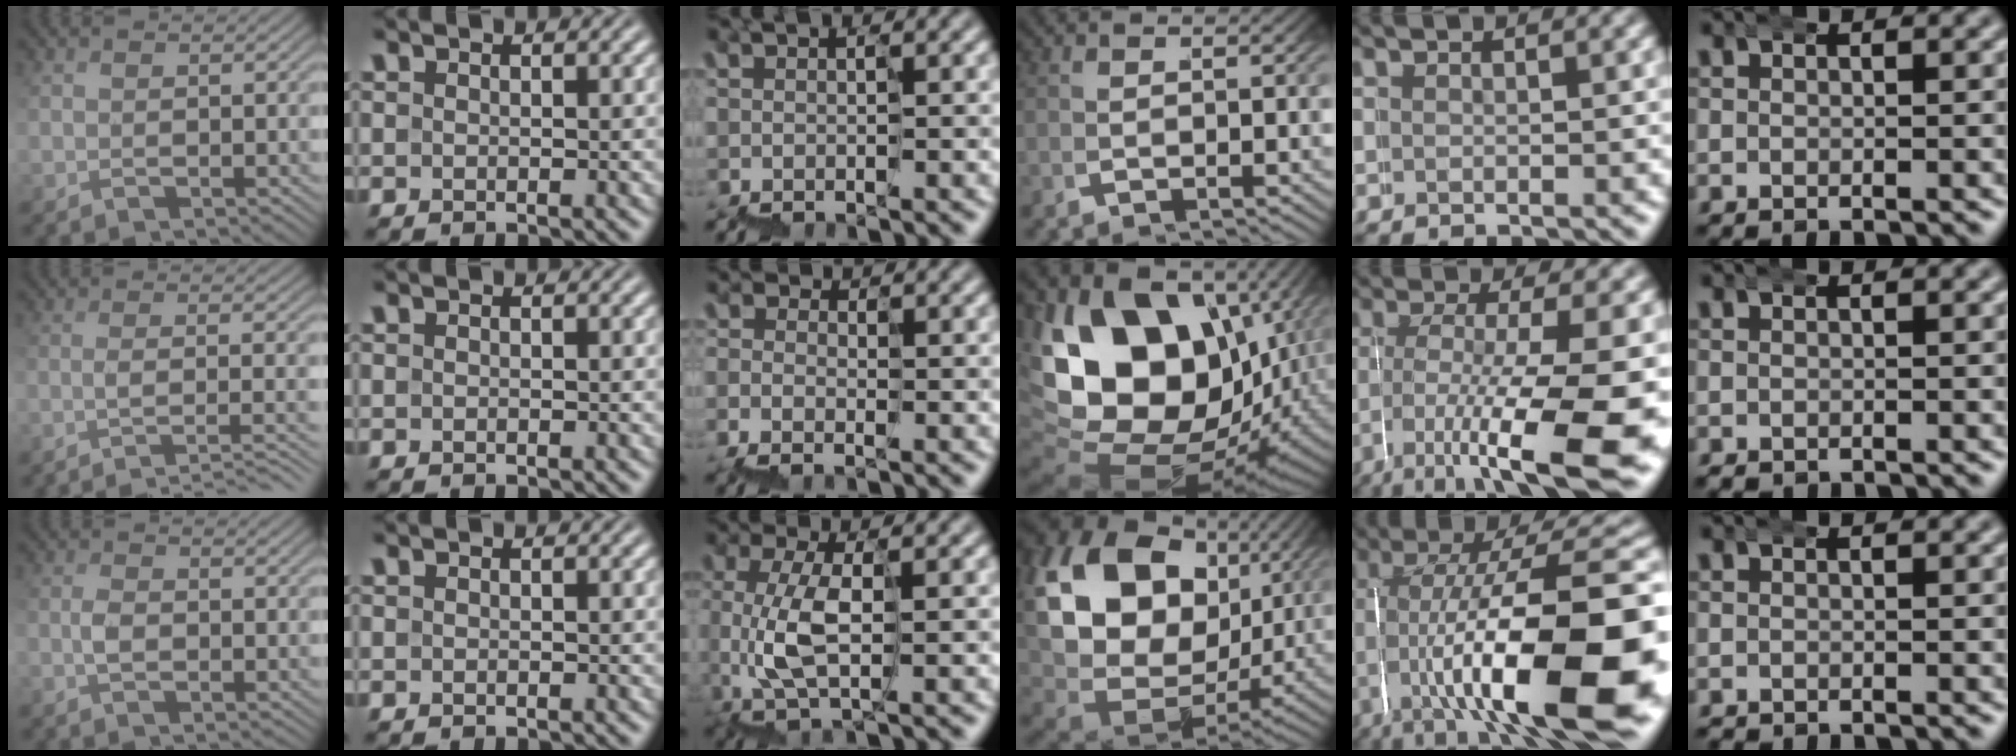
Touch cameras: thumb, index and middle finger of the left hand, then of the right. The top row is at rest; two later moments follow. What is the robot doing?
{"motion": "wrap", "object": "belt"}